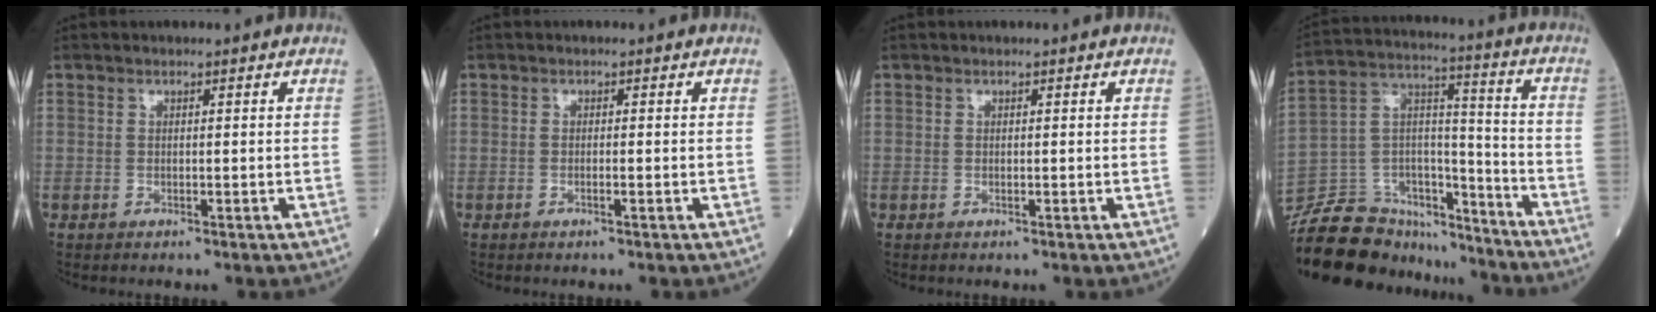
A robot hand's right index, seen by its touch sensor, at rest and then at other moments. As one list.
[{"total": 0.5, "force": [-0.3, -0.1, 0.4], "torque": [-0.007, 0.001, -0.007]}, {"total": 0.0}, {"total": 21.4, "force": [-19.0, 7.0, 6.7], "torque": [-0.148, 0.033, -0.317]}]